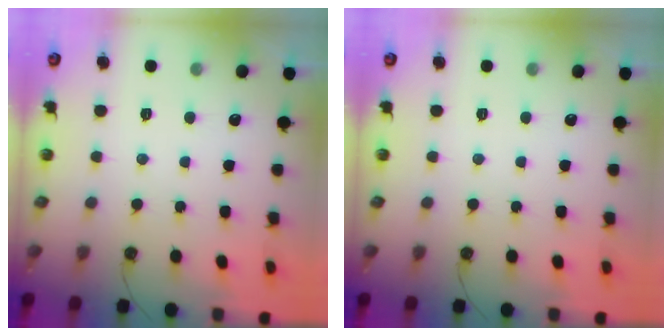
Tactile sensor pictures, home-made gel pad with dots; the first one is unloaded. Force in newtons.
{"total": 0.0}